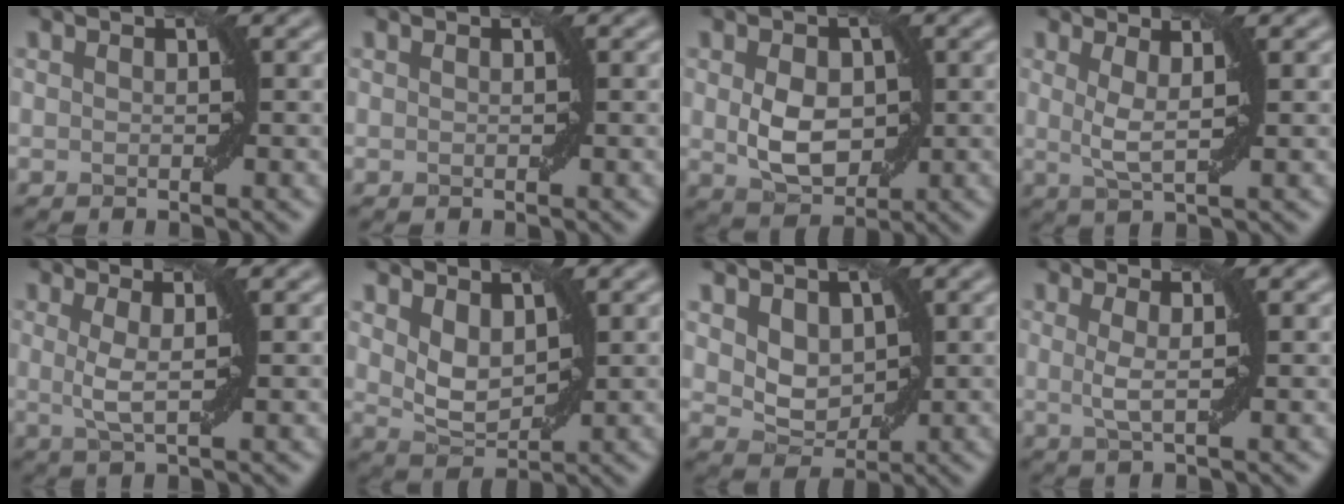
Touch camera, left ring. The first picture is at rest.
{"total": 0.0}
{"total": 4.4, "force": [-0.1, 3.0, 3.2], "torque": [-0.061, -0.005, 0.003]}
{"total": 2.2, "force": [0.8, 0.2, 2.0], "torque": [-0.042, -0.006, 0.015]}
{"total": 2.1, "force": [0.4, 0.1, 2.1], "torque": [-0.046, -0.005, 0.007]}
{"total": 3.0, "force": [1.4, 1.7, 2.0], "torque": [-0.049, -0.004, 0.031]}
{"total": 2.6, "force": [1.0, 1.9, 1.6], "torque": [-0.034, -0.008, 0.020]}
{"total": 1.7, "force": [0.3, 0.0, 1.7], "torque": [-0.037, -0.003, 0.005]}